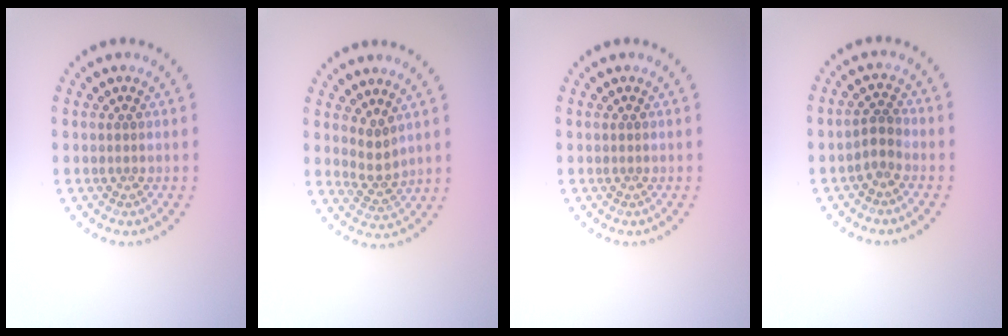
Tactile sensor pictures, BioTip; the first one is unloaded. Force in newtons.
{"total": 2.1, "press": 1.7, "slide": 1.3}
{"total": 0.0}
{"total": 1.7, "press": 1.3, "slide": 1.1}